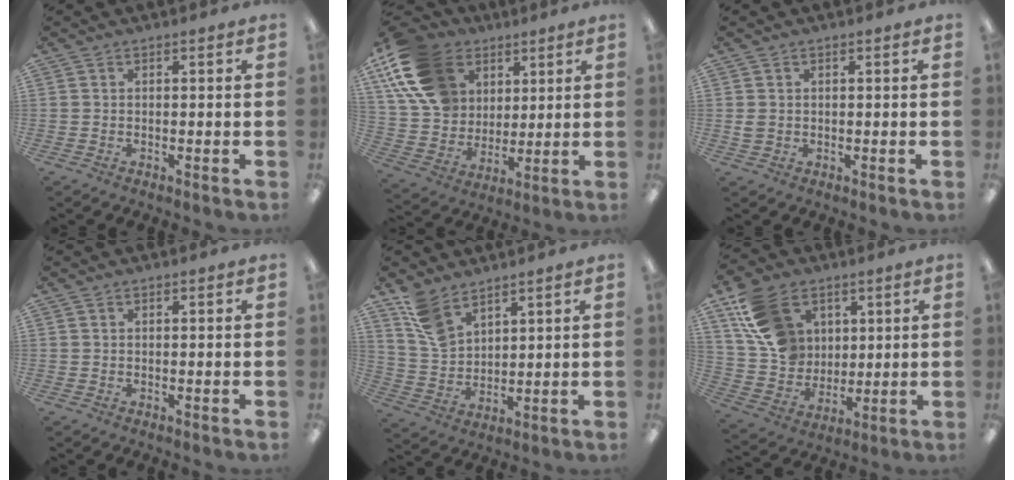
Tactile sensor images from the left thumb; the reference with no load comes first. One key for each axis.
{"total": 18.8, "fx": 8.4, "fy": 14.1, "fz": 9.3, "tx": -0.200, "ty": -0.023, "tz": 0.163}
{"total": 1.6, "fx": 0.3, "fy": 1.4, "fz": 0.7, "tx": -0.016, "ty": 0.004, "tz": 0.005}
{"total": 0.0}
{"total": 9.3, "fx": 7.1, "fy": 4.6, "fz": 3.8, "tx": -0.092, "ty": -0.024, "tz": 0.138}
{"total": 15.6, "fx": 7.1, "fy": 12.0, "fz": 7.1, "tx": -0.151, "ty": -0.011, "tz": 0.146}